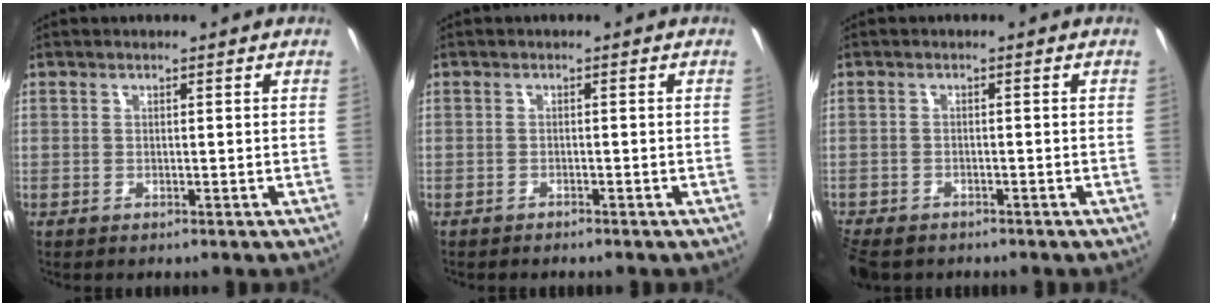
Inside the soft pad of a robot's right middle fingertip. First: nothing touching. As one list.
[{"total": 1.0, "force": [-1.0, 0.1, 0.1], "torque": [-0.009, -0.003, -0.016]}, {"total": 6.3, "force": [-4.8, 3.1, 2.5], "torque": [-0.077, -0.025, -0.088]}]